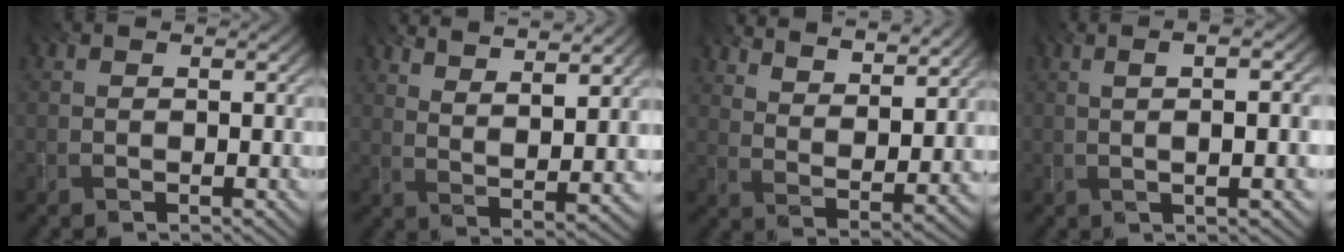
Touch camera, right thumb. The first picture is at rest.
{"total": 10.4, "force": [7.4, 2.1, 7.1], "torque": [-0.112, 0.007, 0.101]}
{"total": 11.4, "force": [9.0, 3.1, 6.4], "torque": [-0.114, -0.018, 0.129]}
{"total": 5.6, "force": [0.3, 0.5, 5.6], "torque": [-0.080, 0.016, -0.002]}